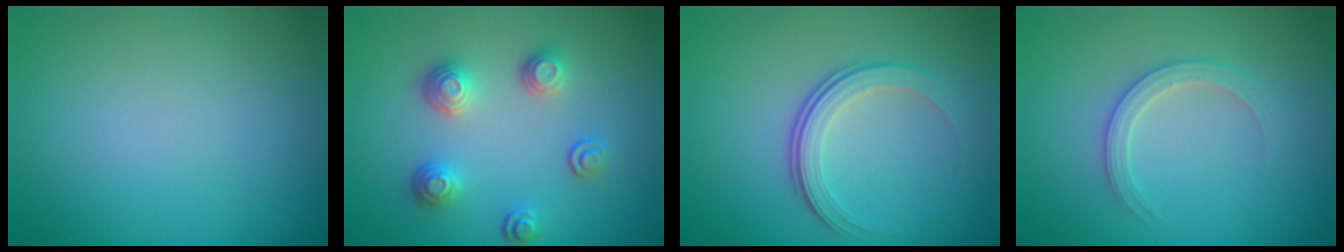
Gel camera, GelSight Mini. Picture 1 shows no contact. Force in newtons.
{"total": 3.5, "press": 2.7, "slide": 2.1}
{"total": 3.6, "press": 2.4, "slide": 2.7}
{"total": 2.2, "press": 2.2, "slide": 0.2}